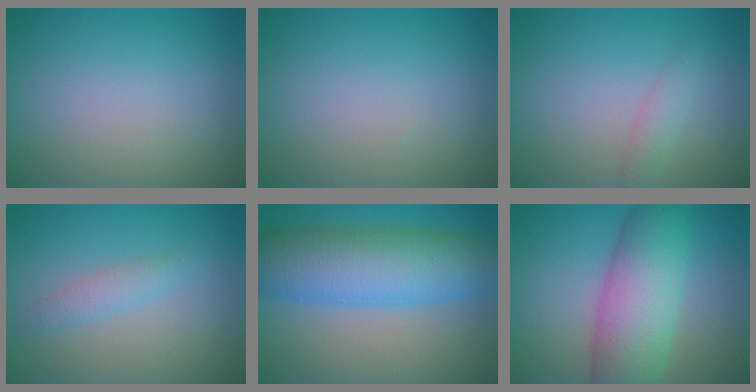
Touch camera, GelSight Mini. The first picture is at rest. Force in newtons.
{"total": 0.0}
{"total": 1.4, "press": 1.4, "slide": 0.1}
{"total": 1.6, "press": 1.6, "slide": 0.1}
{"total": 9.5, "press": 9.5, "slide": 0.3}
{"total": 8.3, "press": 8.3, "slide": 0.1}